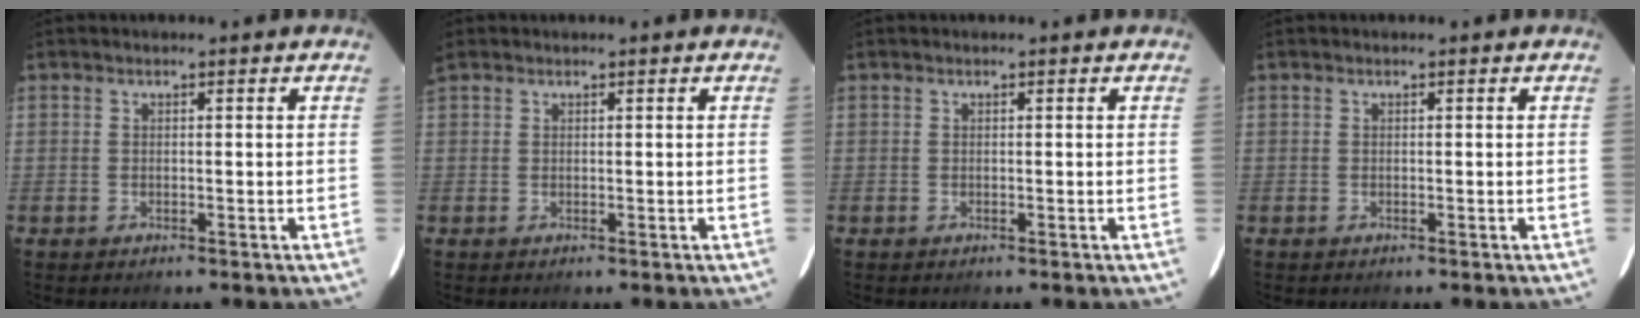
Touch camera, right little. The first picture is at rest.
{"total": 1.3, "force": [0.8, 0.9, 0.4], "torque": [-0.007, 0.005, 0.012]}
{"total": 0.0}
{"total": 0.0}